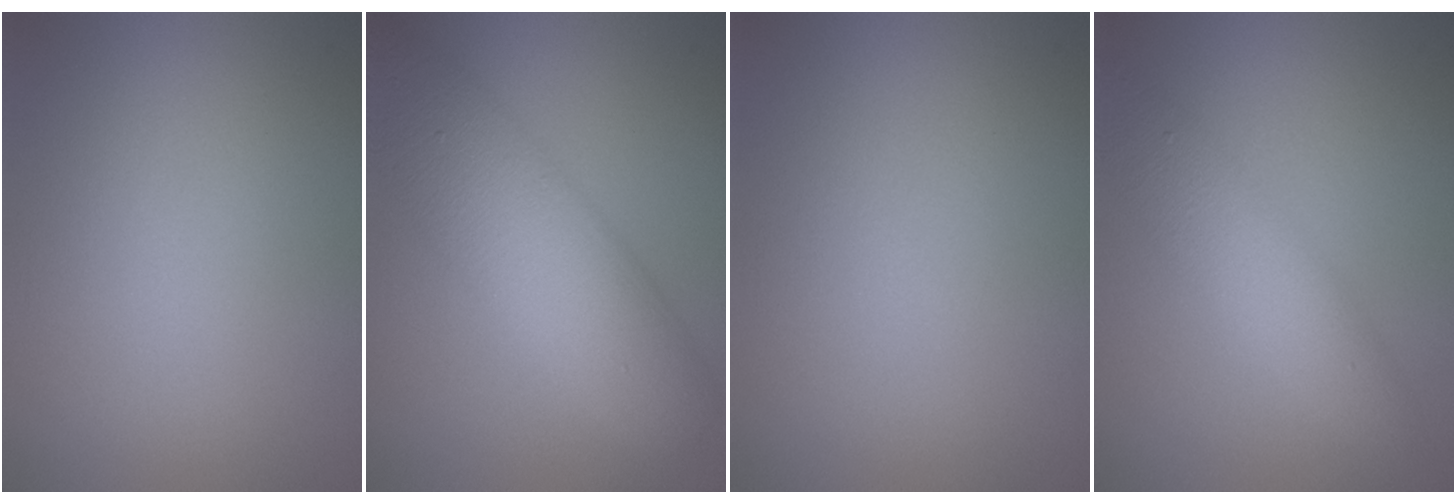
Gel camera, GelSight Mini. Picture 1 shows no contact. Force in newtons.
{"total": 8.8, "press": 8.8, "slide": 0.3}
{"total": 0.0}
{"total": 4.6, "press": 4.6, "slide": 0.0}